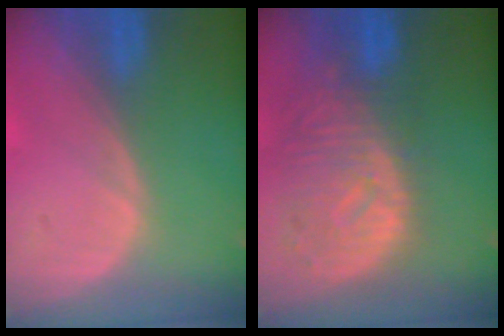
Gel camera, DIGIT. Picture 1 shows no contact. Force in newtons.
{"total": 11.5, "press": 10.0, "slide": 5.7}